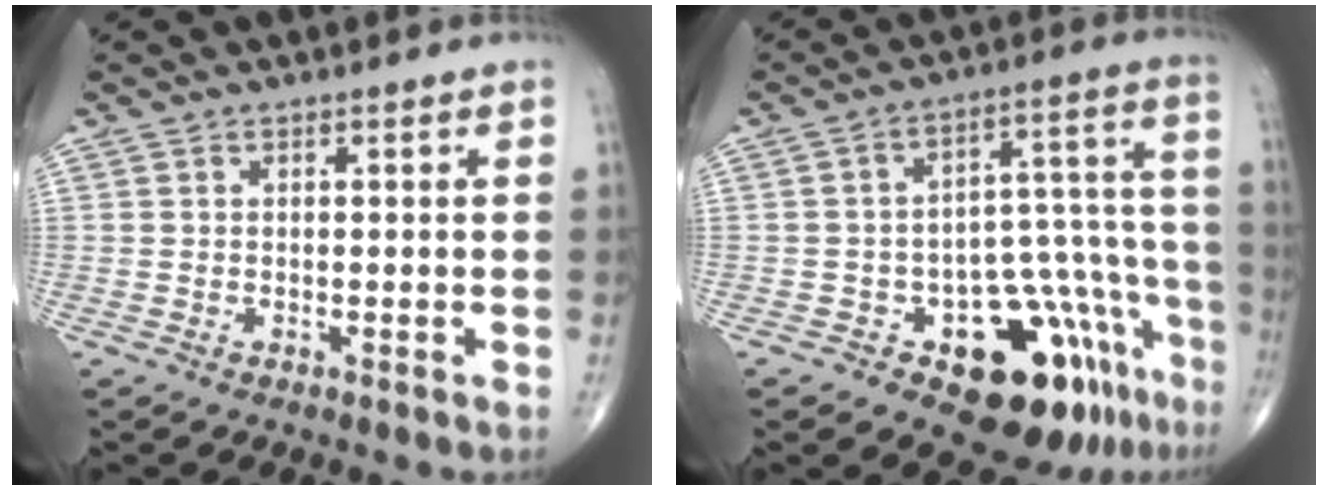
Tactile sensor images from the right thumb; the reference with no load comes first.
{"total": 17.8, "force": [-9.9, 8.1, 12.4], "torque": [-0.094, 0.100, -0.130]}